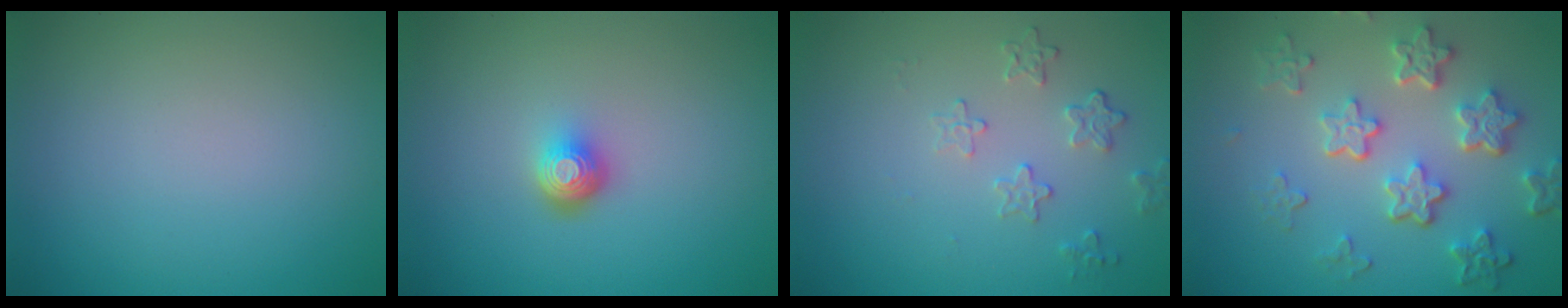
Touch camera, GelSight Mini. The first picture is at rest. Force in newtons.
{"total": 2.2, "press": 1.5, "slide": 1.6}
{"total": 1.9, "press": 1.3, "slide": 1.4}
{"total": 5.8, "press": 4.3, "slide": 3.8}